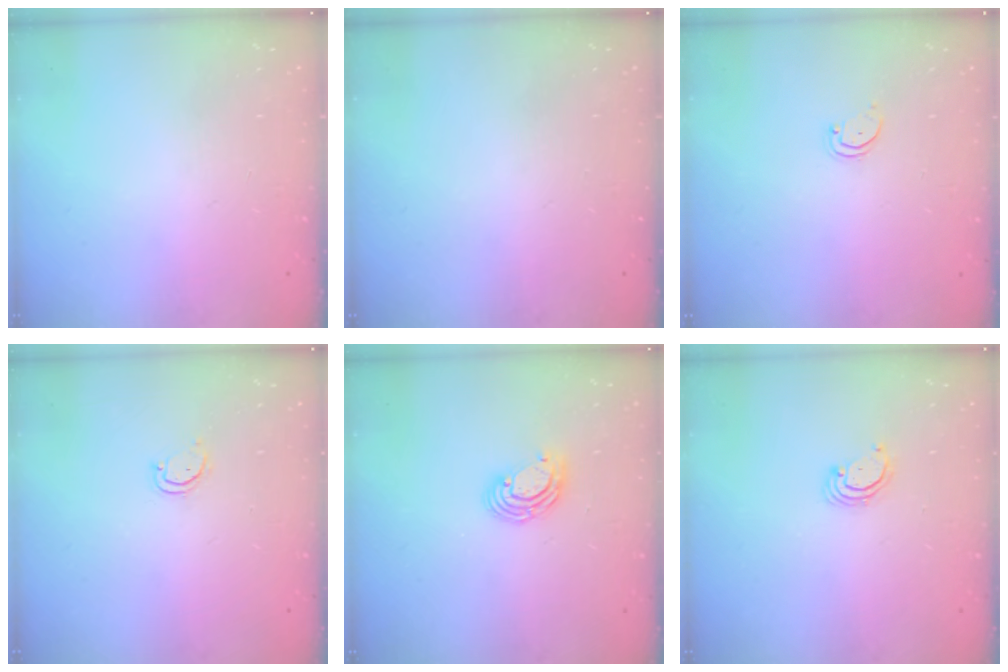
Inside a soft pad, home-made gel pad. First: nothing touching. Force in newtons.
{"total": 0.0}
{"total": 1.5, "press": 1.5, "slide": 0.1}
{"total": 2.7, "press": 2.6, "slide": 0.3}
{"total": 6.5, "press": 6.4, "slide": 0.8}
{"total": 2.3, "press": 2.3, "slide": 0.2}